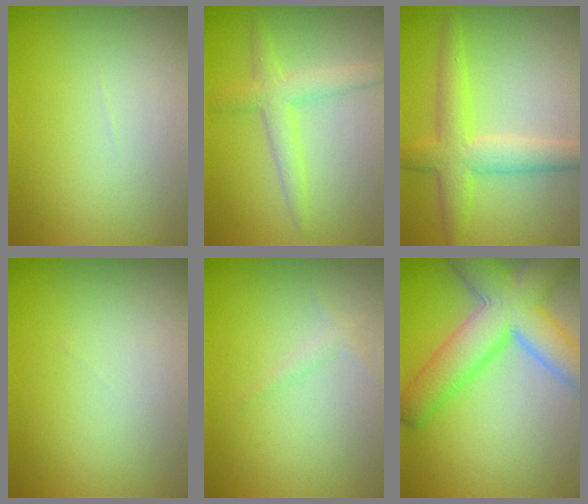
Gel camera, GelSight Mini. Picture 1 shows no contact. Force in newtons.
{"total": 2.9, "press": 2.9, "slide": 0.1}
{"total": 3.5, "press": 3.5, "slide": 0.2}
{"total": 0.0}
{"total": 0.8, "press": 0.8, "slide": 0.1}
{"total": 9.4, "press": 9.4, "slide": 0.4}